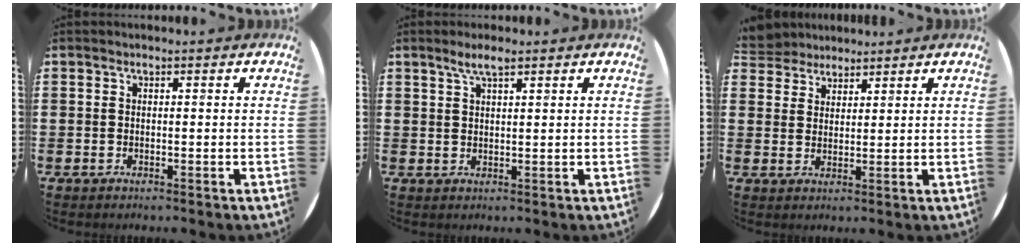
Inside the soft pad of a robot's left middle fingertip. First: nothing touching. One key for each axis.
{"total": 3.0, "fx": 2.1, "fy": 0.6, "fz": 2.0, "tx": -0.042, "ty": 0.005, "tz": 0.038}
{"total": 4.4, "fx": 4.2, "fy": 1.2, "fz": -0.1, "tx": -0.014, "ty": -0.006, "tz": 0.083}